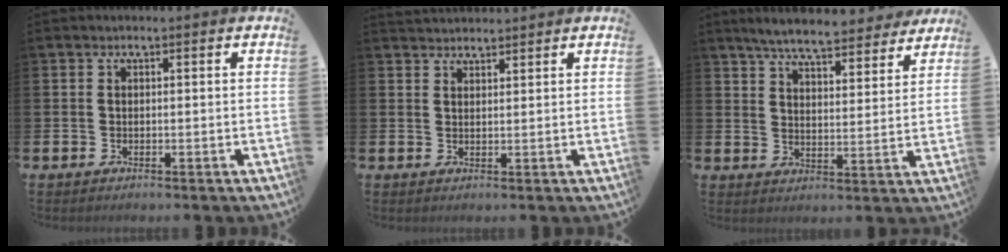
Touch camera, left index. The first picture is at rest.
{"total": 2.1, "force": [2.1, 0.5, 0.0], "torque": [0.005, -0.009, 0.036]}
{"total": 6.8, "force": [6.5, 0.8, 1.9], "torque": [-0.050, -0.040, 0.112]}